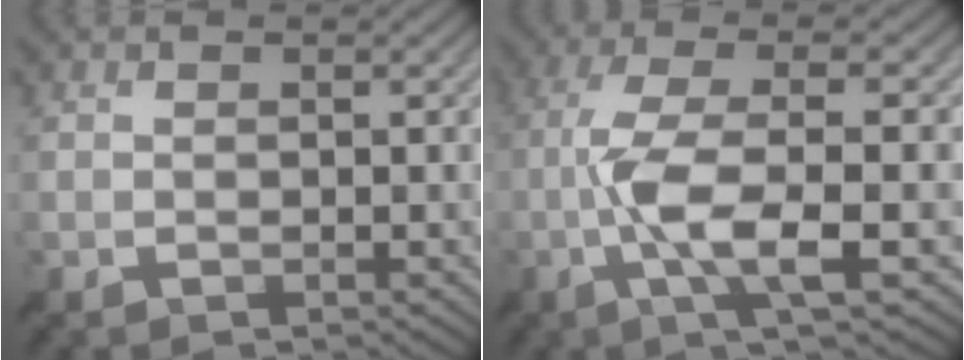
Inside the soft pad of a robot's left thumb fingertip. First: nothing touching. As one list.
[{"total": 10.3, "force": [-2.2, 2.1, 9.8], "torque": [-0.188, 0.013, -0.051]}]